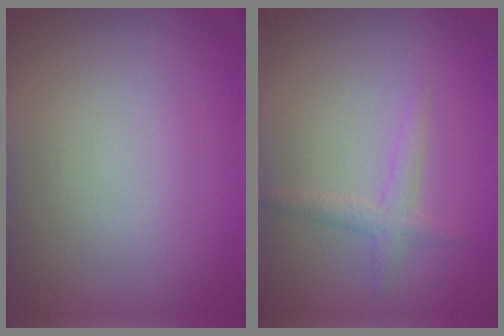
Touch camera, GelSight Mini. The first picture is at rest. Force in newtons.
{"total": 1.7, "press": 1.7, "slide": 0.0}